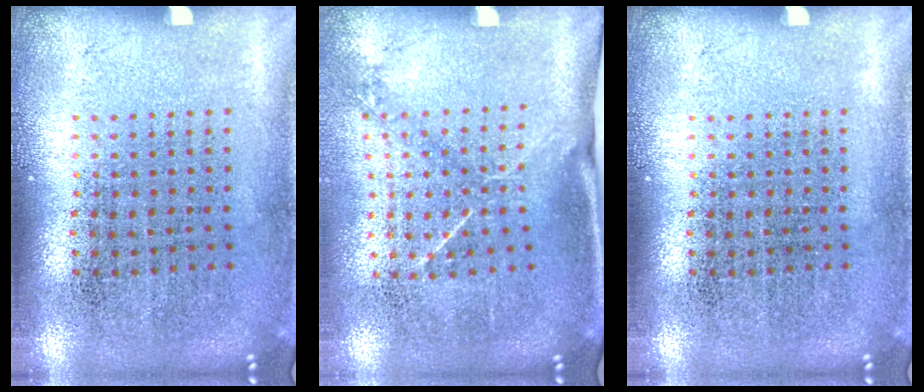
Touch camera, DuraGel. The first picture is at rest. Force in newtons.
{"total": 1.5, "press": 1.0, "slide": 1.0}
{"total": 0.0}